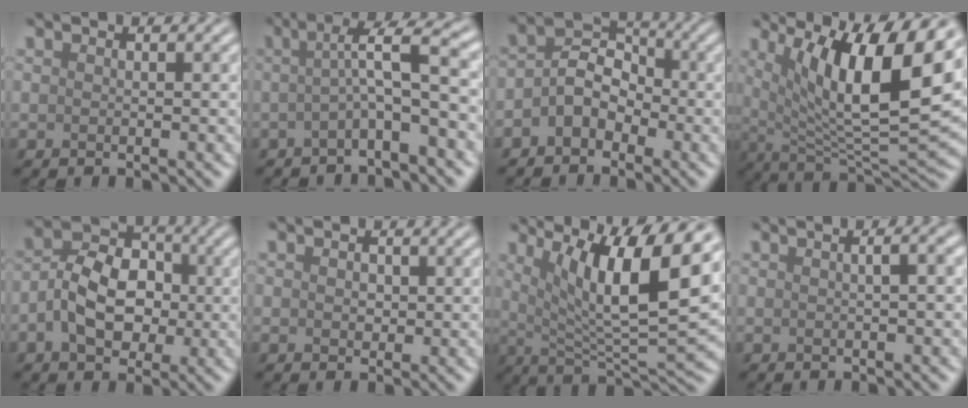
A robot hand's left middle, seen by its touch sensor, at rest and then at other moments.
{"total": 4.3, "force": [-0.4, 0.5, 4.3], "torque": [-0.069, 0.019, -0.016]}
{"total": 3.1, "force": [-1.4, 2.2, 1.7], "torque": [-0.030, 0.015, -0.031]}
{"total": 12.3, "force": [4.7, 3.4, 10.9], "torque": [-0.169, 0.000, 0.088]}
{"total": 5.8, "force": [-1.0, 4.1, 4.0], "torque": [-0.069, 0.012, -0.021]}
{"total": 0.6, "force": [0.1, 0.6, 0.2], "torque": [-0.004, 0.002, 0.003]}
{"total": 10.5, "force": [4.0, 2.4, 9.4], "torque": [-0.146, -0.003, 0.074]}
{"total": 2.5, "force": [0.5, 1.0, 2.3], "torque": [-0.012, 0.007, -0.007]}